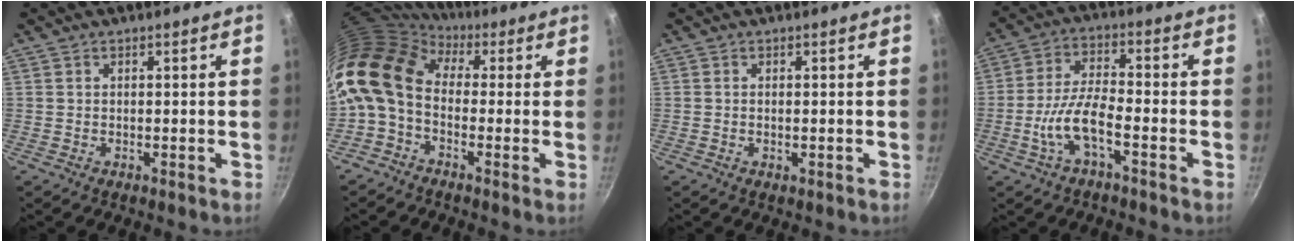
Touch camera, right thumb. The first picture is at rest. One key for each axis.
{"total": 13.6, "fx": 1.1, "fy": 9.7, "fz": 9.5, "tx": -0.178, "ty": 0.024, "tz": -0.004}
{"total": 0.6, "fx": -0.1, "fy": 0.2, "fz": 0.6, "tx": -0.010, "ty": -0.001, "tz": -0.002}
{"total": 8.9, "fx": -3.8, "fy": 3.0, "fz": 7.5, "tx": -0.155, "ty": 0.029, "tz": -0.080}